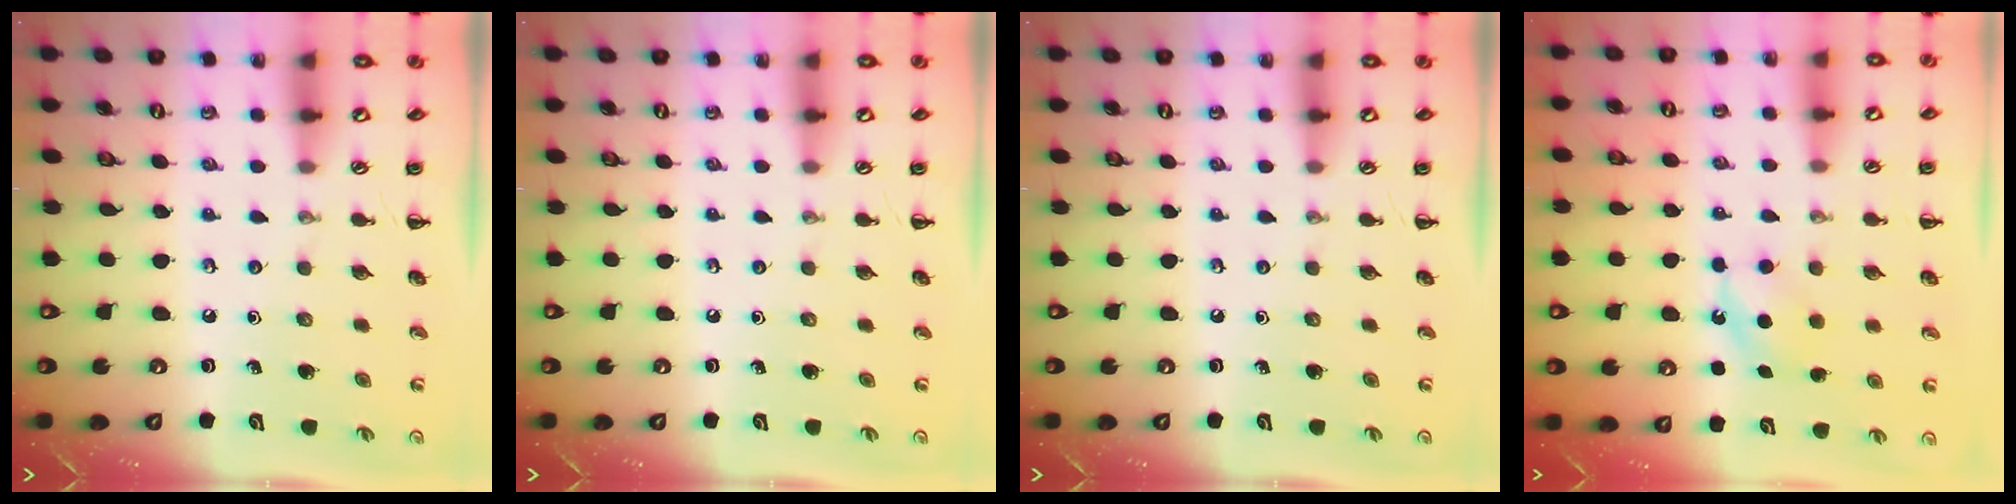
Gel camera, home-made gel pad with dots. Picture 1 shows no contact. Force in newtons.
{"total": 0.0}
{"total": 0.0}
{"total": 5.6, "press": 5.4, "slide": 1.5}